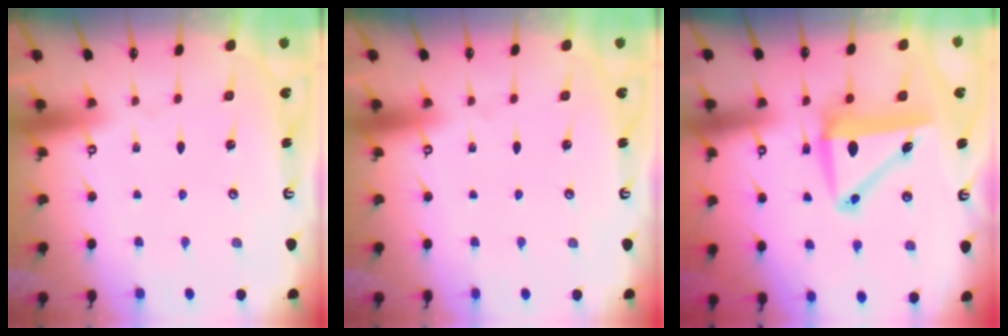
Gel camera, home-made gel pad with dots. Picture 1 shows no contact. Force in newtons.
{"total": 0.0}
{"total": 8.1, "press": 7.9, "slide": 1.8}